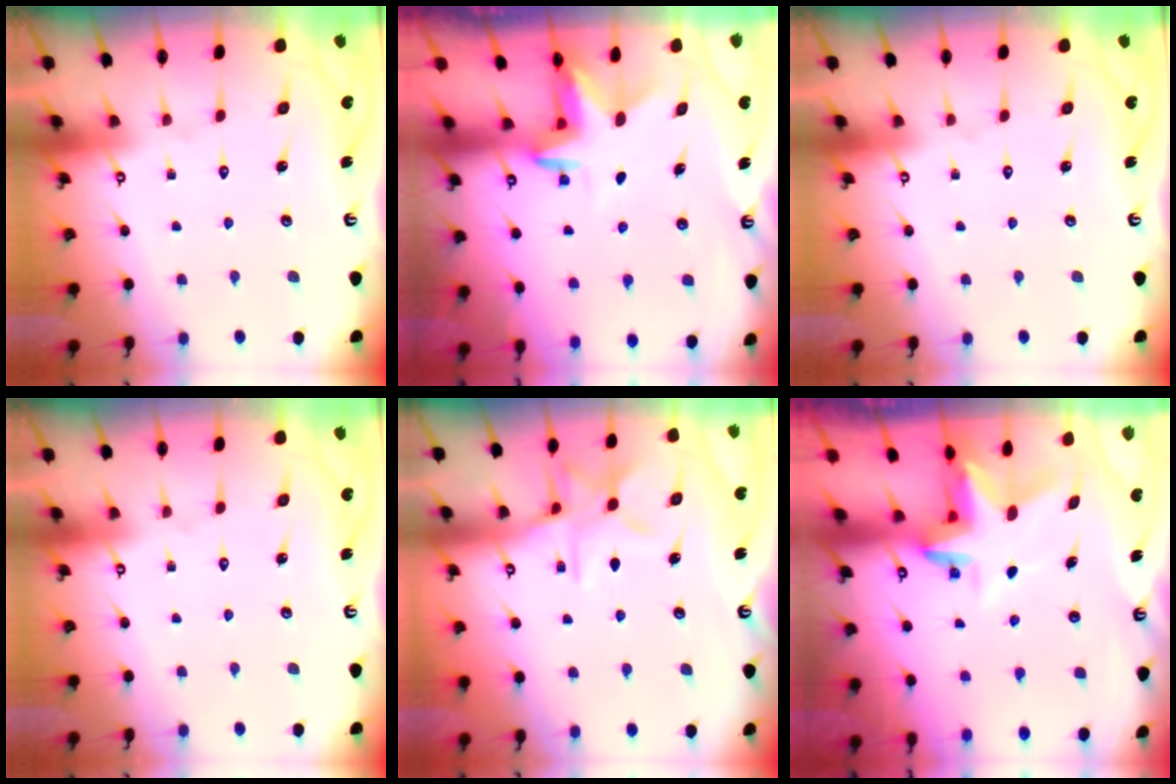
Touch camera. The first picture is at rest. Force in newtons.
{"total": 2.7, "press": 2.7, "slide": 0.2}
{"total": 0.0}
{"total": 0.0}
{"total": 10.2, "press": 10.2, "slide": 0.9}
{"total": 4.6, "press": 4.6, "slide": 0.2}